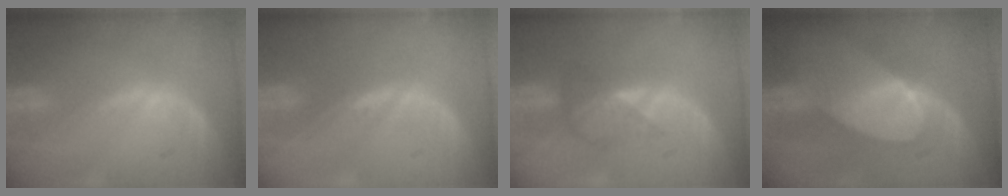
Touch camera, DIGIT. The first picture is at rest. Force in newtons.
{"total": 0.5, "press": 0.5, "slide": 0.2}
{"total": 3.3, "press": 3.1, "slide": 1.0}
{"total": 7.0, "press": 6.9, "slide": 0.8}